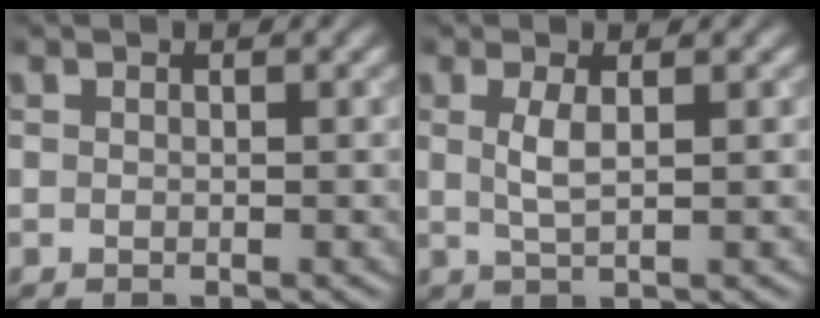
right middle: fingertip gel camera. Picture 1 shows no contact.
{"total": 1.9, "force": [0.5, 0.4, 1.8], "torque": [-0.041, 0.000, 0.010]}